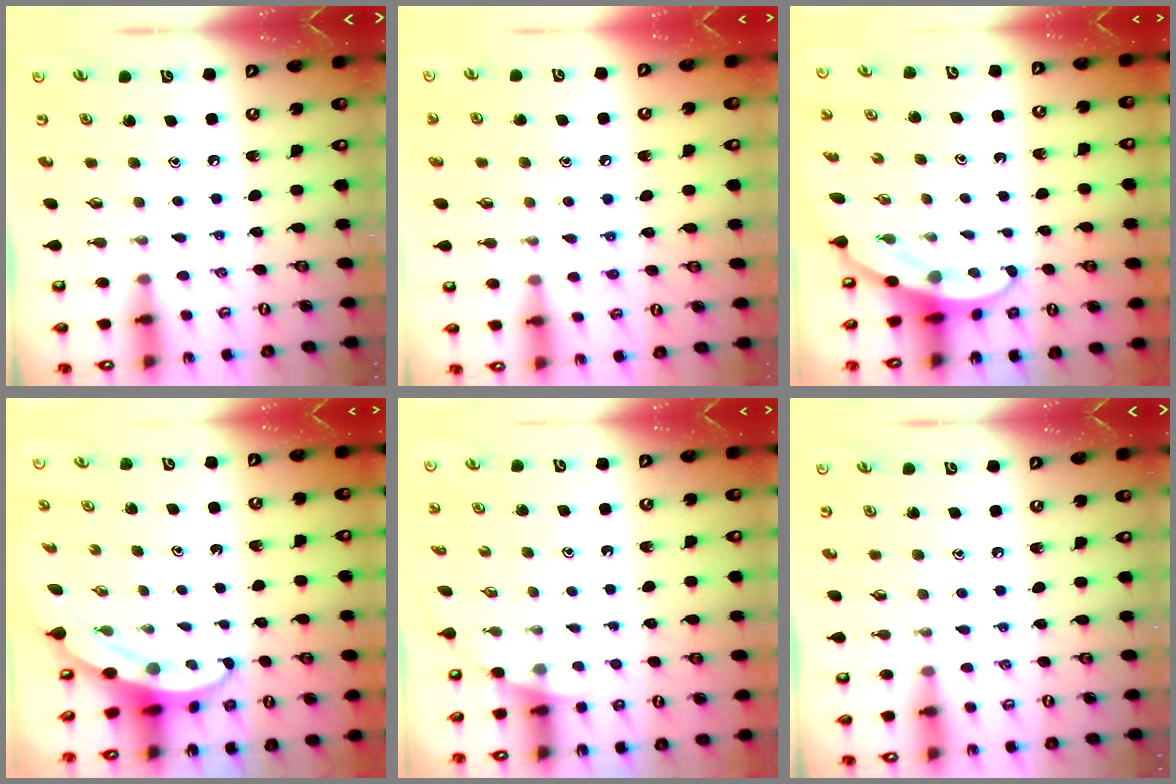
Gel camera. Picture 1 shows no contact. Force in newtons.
{"total": 7.1, "press": 7.1, "slide": 0.2}
{"total": 3.3, "press": 3.3, "slide": 0.1}
{"total": 3.9, "press": 3.8, "slide": 0.5}
{"total": 0.9, "press": 0.9, "slide": 0.2}
{"total": 0.0}